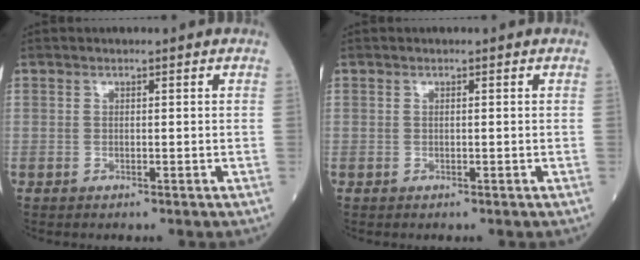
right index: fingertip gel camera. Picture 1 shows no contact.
{"total": 0.0}